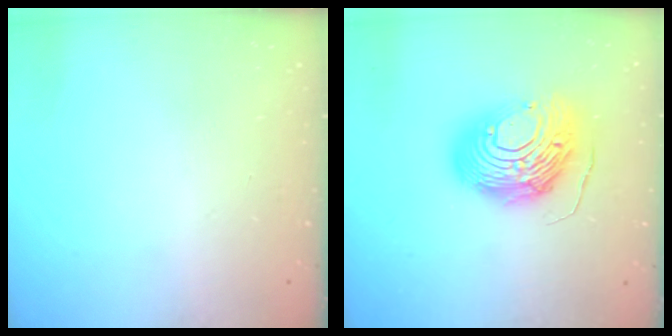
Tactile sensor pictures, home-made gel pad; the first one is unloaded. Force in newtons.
{"total": 16.2, "press": 16.2, "slide": 1.3}